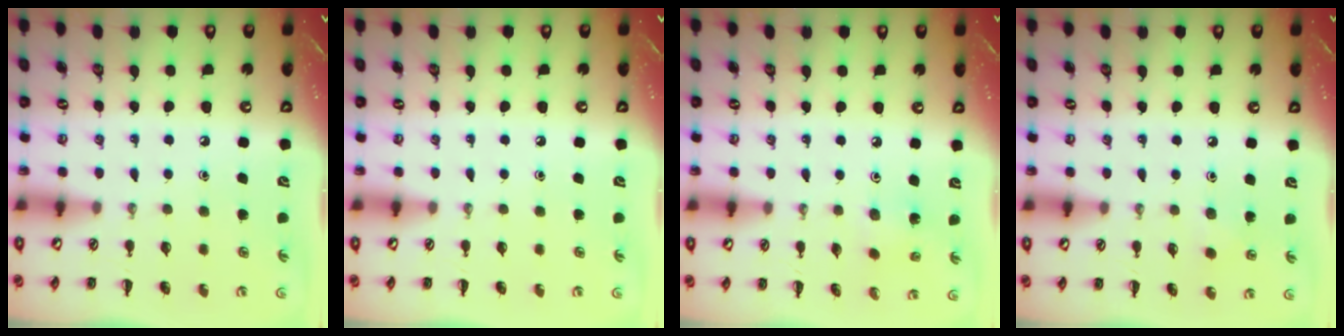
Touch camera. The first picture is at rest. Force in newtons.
{"total": 0.0}
{"total": 2.1, "press": 2.0, "slide": 0.7}
{"total": 2.6, "press": 2.5, "slide": 0.8}